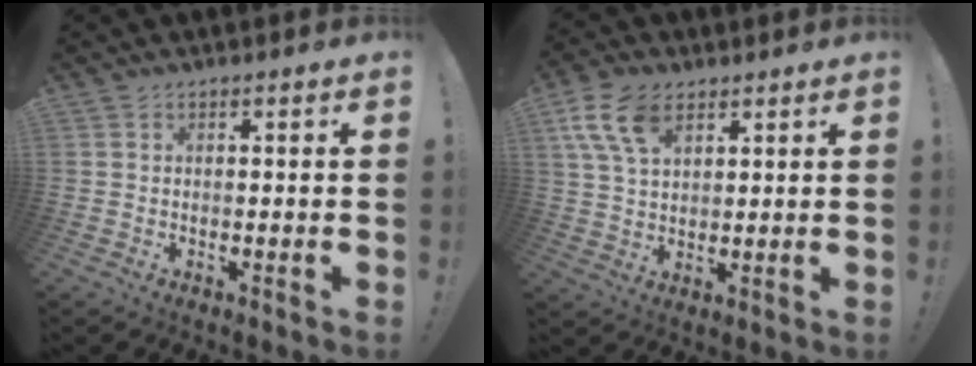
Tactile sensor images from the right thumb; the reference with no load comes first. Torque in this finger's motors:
{"motor_torque": [0.12, 0.24, 0.18, -0.03, 0.04]}